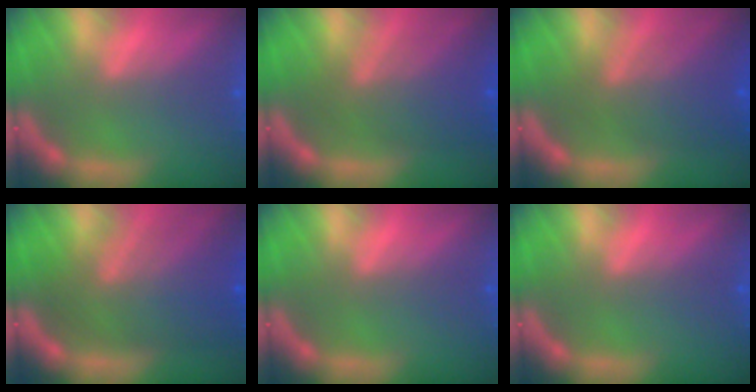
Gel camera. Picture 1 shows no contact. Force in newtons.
{"total": 7.0}
{"total": 6.6}
{"total": 9.1}
{"total": 0.0}
{"total": 0.0}